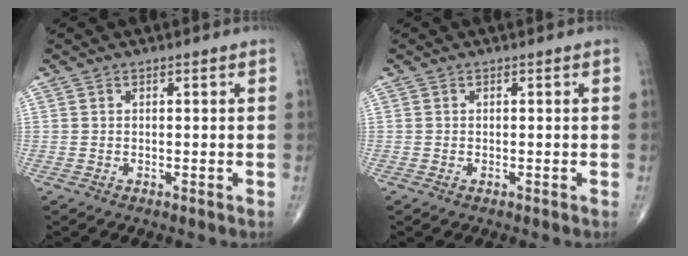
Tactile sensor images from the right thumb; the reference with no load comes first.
{"total": 0.0}